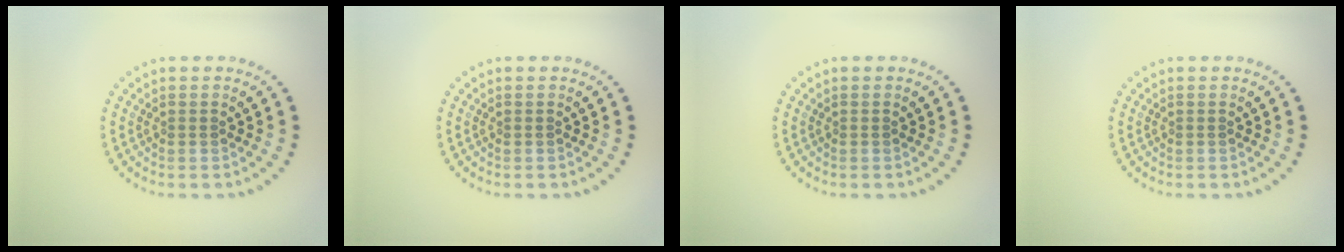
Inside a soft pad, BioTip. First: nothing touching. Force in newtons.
{"total": 0.0}
{"total": 0.0}
{"total": 0.0}